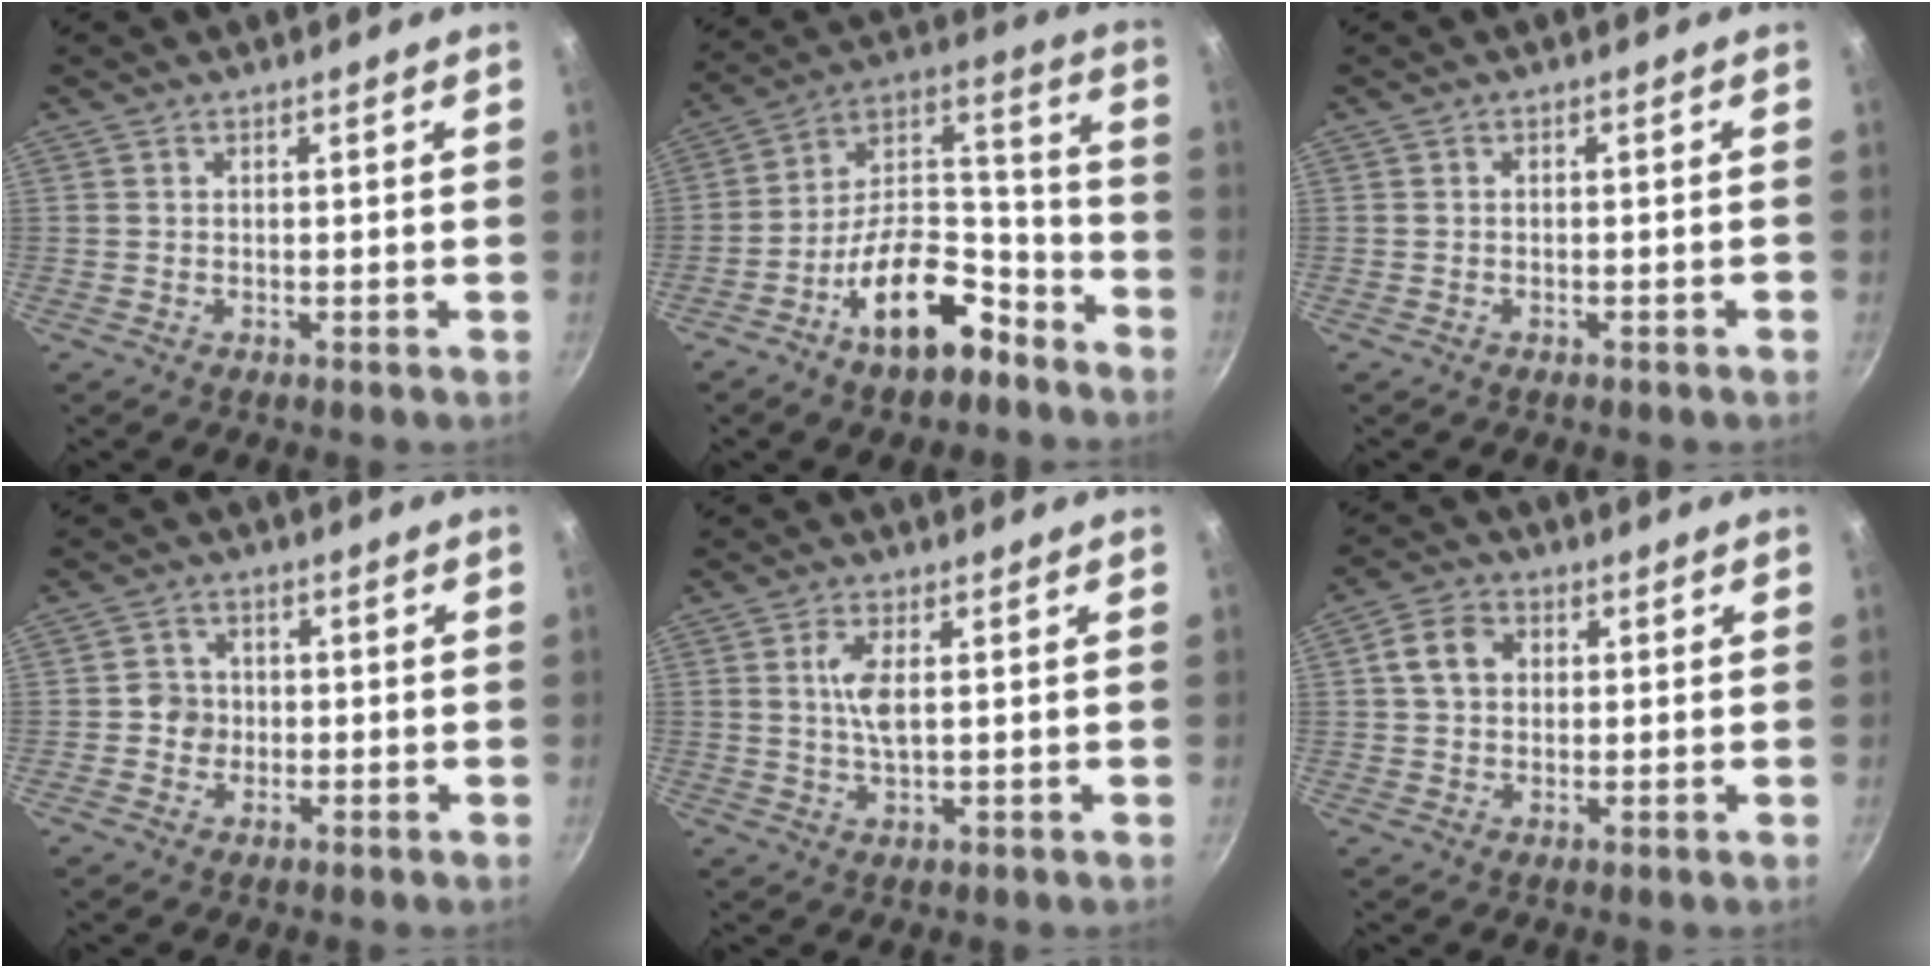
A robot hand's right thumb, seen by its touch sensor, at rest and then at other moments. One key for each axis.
{"total": 17.9, "fx": -10.1, "fy": 9.0, "fz": 11.7, "tx": -0.148, "ty": 0.104, "tz": -0.168}
{"total": 0.8, "fx": -0.6, "fy": 0.4, "fz": 0.4, "tx": -0.012, "ty": 0.014, "tz": -0.005}
{"total": 3.7, "fx": -0.8, "fy": 3.4, "fz": 1.1, "tx": 0.007, "ty": 0.011, "tz": -0.019}
{"total": 4.9, "fx": 0.8, "fy": 1.9, "fz": 4.5, "tx": -0.092, "ty": 0.000, "tz": 0.016}
{"total": 6.2, "fx": 1.1, "fy": 5.0, "fz": 3.6, "tx": -0.051, "ty": 0.012, "tz": 0.011}